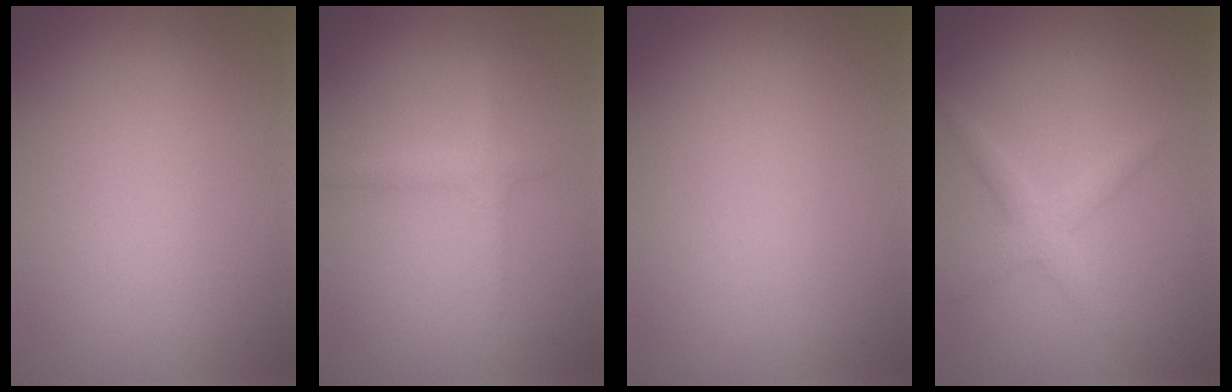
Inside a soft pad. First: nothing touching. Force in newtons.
{"total": 1.3, "press": 1.3, "slide": 0.0}
{"total": 0.0}
{"total": 2.1, "press": 2.1, "slide": 0.0}